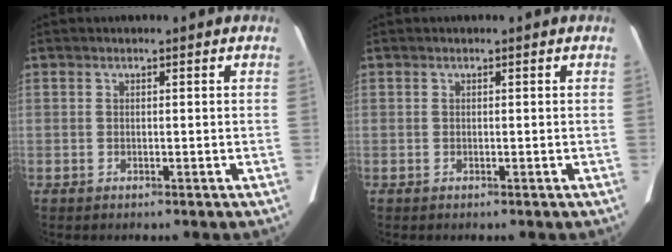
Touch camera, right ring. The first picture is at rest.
{"total": 0.0}